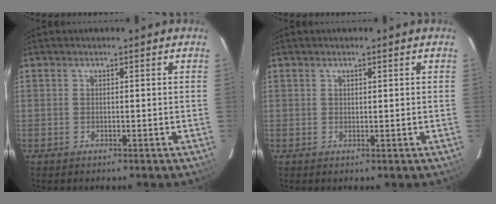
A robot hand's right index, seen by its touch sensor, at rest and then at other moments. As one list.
[{"total": 0.6, "force": [0.4, 0.3, 0.2], "torque": [-0.004, 0.002, 0.008]}]